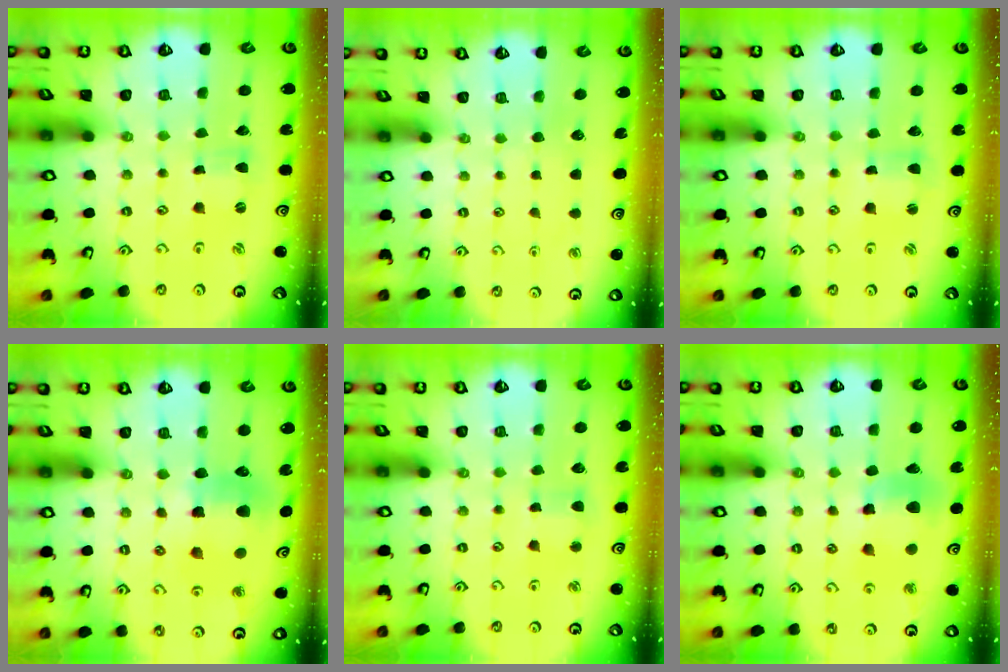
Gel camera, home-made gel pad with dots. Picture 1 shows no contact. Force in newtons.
{"total": 0.0}
{"total": 2.2, "press": 2.2, "slide": 0.3}
{"total": 10.2, "press": 10.2, "slide": 1.1}
{"total": 3.9, "press": 3.9, "slide": 0.2}
{"total": 9.9, "press": 9.8, "slide": 1.2}